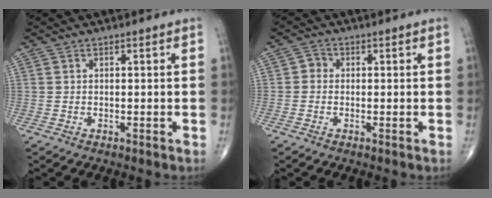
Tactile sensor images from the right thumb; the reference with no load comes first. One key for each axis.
{"total": 1.8, "fx": -0.2, "fy": 1.6, "fz": 0.8, "tx": 0.000, "ty": 0.006, "tz": -0.010}